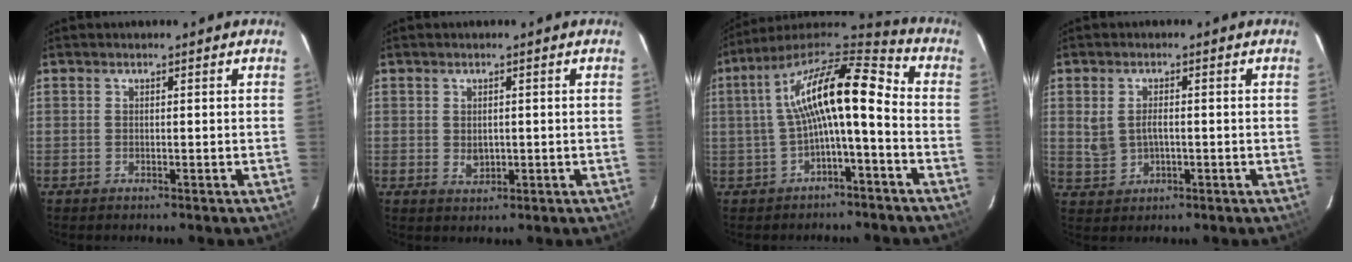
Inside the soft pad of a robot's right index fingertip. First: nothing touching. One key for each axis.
{"total": 3.2, "fx": -0.3, "fy": 2.5, "fz": 1.8, "tx": -0.030, "ty": -0.001, "tz": 0.000}
{"total": 15.0, "fx": -1.2, "fy": 4.0, "fz": 14.5, "tx": -0.270, "ty": 0.030, "tz": -0.025}
{"total": 4.1, "fx": 0.0, "fy": 2.8, "fz": 3.0, "tx": -0.060, "ty": 0.002, "tz": 0.008}